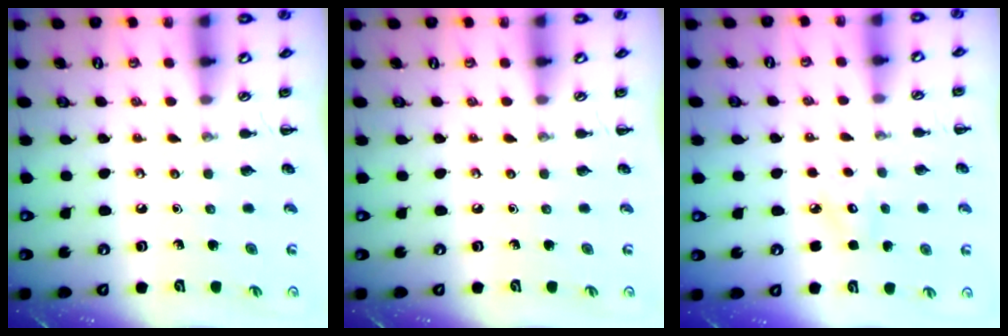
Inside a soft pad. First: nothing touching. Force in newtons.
{"total": 0.0}
{"total": 3.9, "press": 3.8, "slide": 0.8}